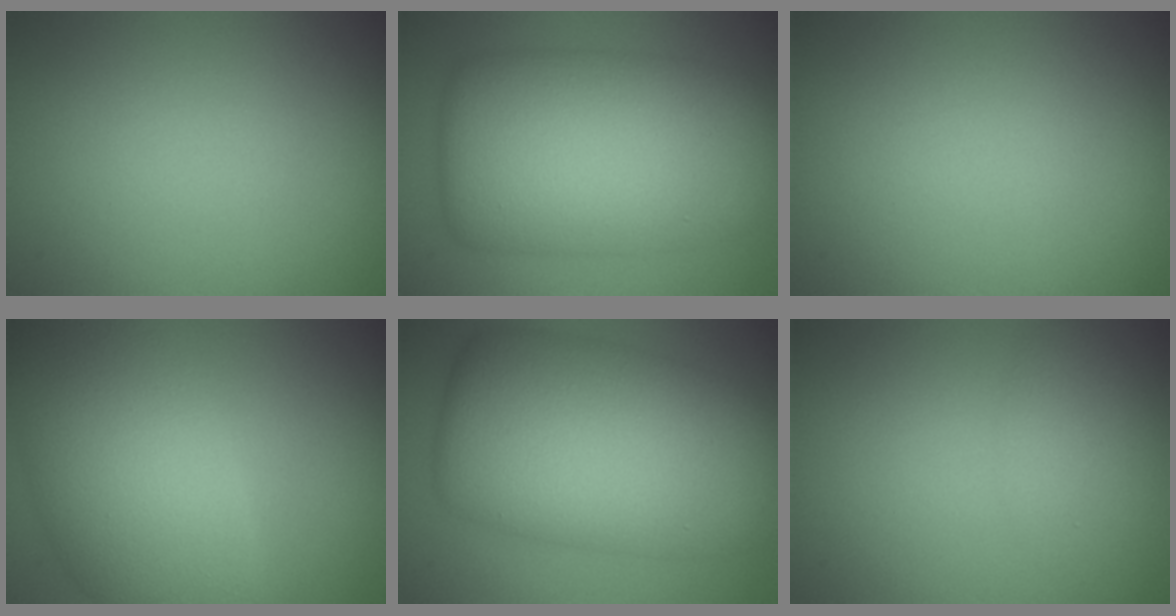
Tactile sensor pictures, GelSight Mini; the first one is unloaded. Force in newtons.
{"total": 12.8, "press": 12.8, "slide": 0.0}
{"total": 0.0}
{"total": 10.5, "press": 10.5, "slide": 0.4}
{"total": 12.9, "press": 12.9, "slide": 0.3}
{"total": 1.5, "press": 1.5, "slide": 0.1}